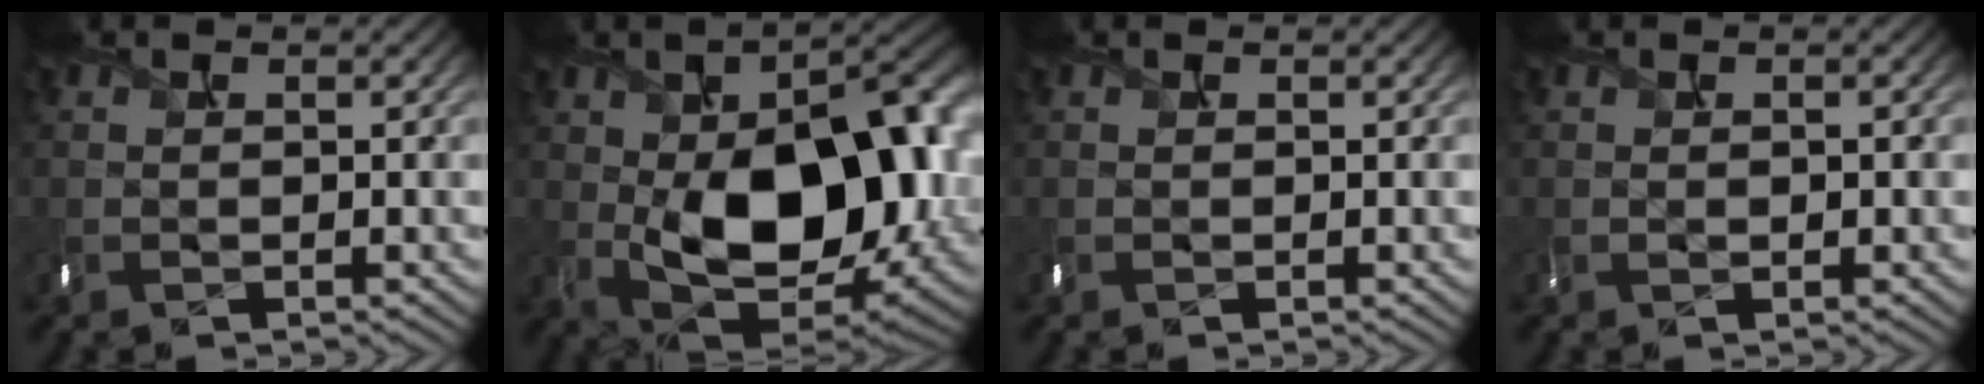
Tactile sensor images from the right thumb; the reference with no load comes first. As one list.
[{"total": 18.9, "force": [-1.1, 11.1, 15.3], "torque": [-0.229, -0.016, -0.014]}, {"total": 0.0}, {"total": 1.3, "force": [0.3, 0.7, 1.0], "torque": [-0.012, -0.005, 0.005]}]